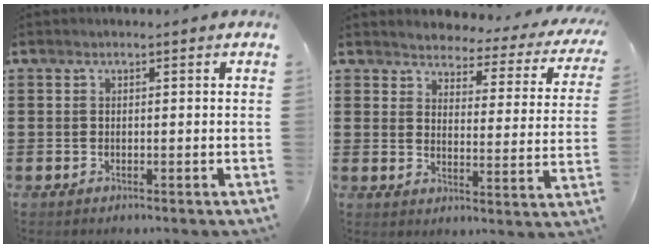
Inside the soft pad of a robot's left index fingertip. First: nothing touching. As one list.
[{"total": 2.9, "force": [2.8, 0.6, -0.1], "torque": [-0.022, -0.026, 0.042]}]